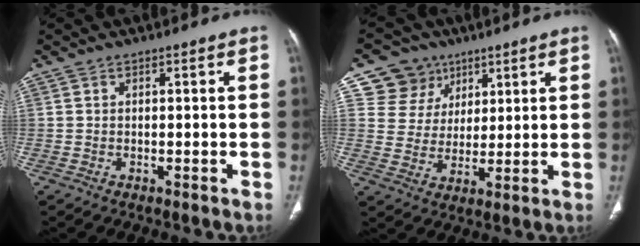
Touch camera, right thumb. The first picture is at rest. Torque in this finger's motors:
{"motor_torque": [-0.77, 0.93, 0.13, -0.32, -0.17]}